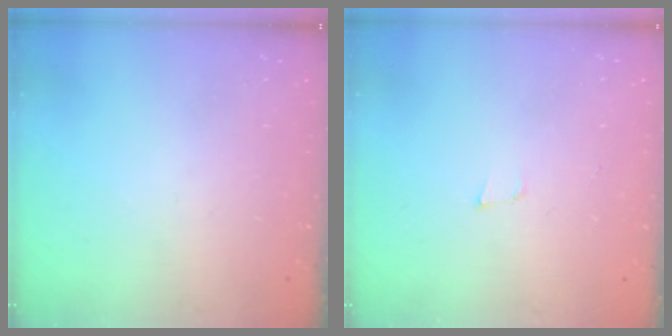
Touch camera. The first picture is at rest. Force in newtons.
{"total": 3.5, "press": 2.3, "slide": 2.6}